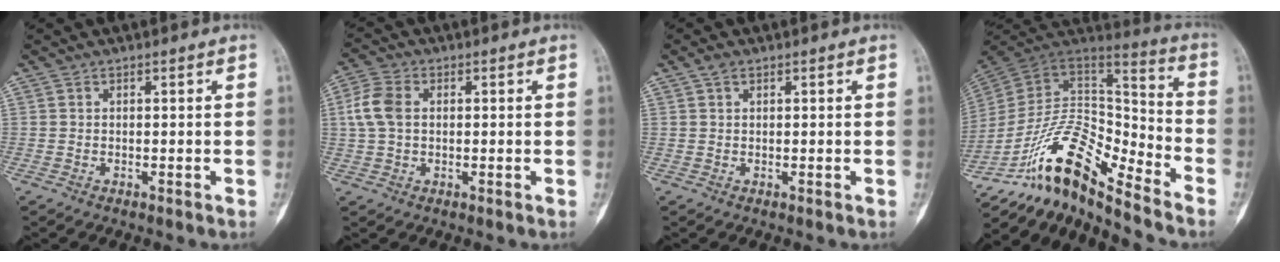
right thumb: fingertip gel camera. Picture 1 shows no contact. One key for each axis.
{"total": 6.3, "fx": 0.7, "fy": 4.3, "fz": 4.5, "tx": -0.105, "ty": 0.014, "tz": 0.012}
{"total": 1.4, "fx": 0.8, "fy": 0.8, "fz": 0.8, "tx": -0.015, "ty": 0.005, "tz": 0.013}
{"total": 18.3, "fx": -13.5, "fy": 5.6, "fz": 11.0, "tx": -0.173, "ty": 0.113, "tz": -0.240}